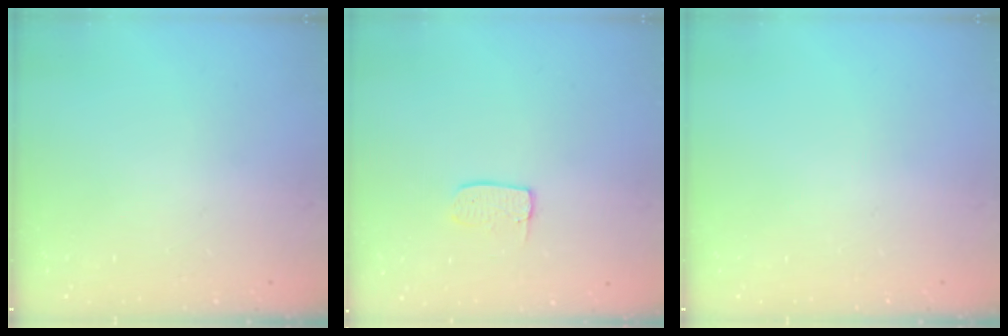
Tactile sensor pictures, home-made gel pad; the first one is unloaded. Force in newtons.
{"total": 6.0, "press": 6.0, "slide": 0.4}
{"total": 0.0}